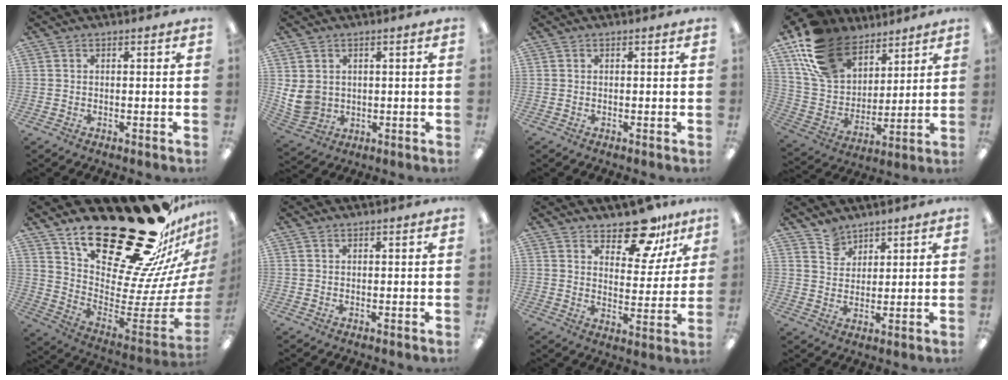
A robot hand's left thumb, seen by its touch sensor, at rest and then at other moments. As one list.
[{"total": 7.0, "force": [1.4, 6.3, 2.8], "torque": [-0.073, 0.004, 0.032]}, {"total": 0.0}, {"total": 18.5, "force": [12.4, 11.1, 7.9], "torque": [-0.173, -0.057, 0.240]}, {"total": 32.6, "force": [22.8, 12.0, 19.9], "torque": [-0.237, -0.195, 0.423]}, {"total": 0.5, "force": [0.4, 0.2, -0.1], "torque": [0.002, 0.000, 0.009]}, {"total": 12.8, "force": [10.0, 5.8, 5.4], "torque": [-0.063, -0.071, 0.178]}, {"total": 5.4, "force": [4.6, 2.9, 0.3], "torque": [-0.007, -0.025, 0.088]}]